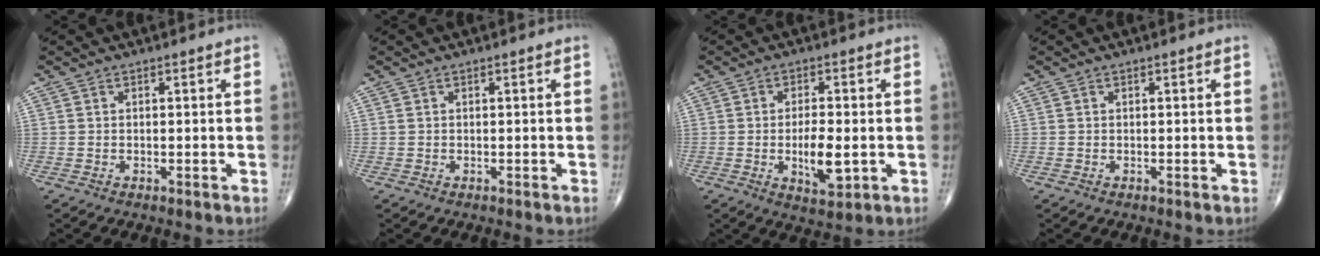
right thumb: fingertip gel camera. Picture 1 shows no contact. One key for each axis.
{"total": 0.0}
{"total": 7.4, "fx": -1.2, "fy": 3.0, "fz": 6.7, "tx": -0.107, "ty": -0.007, "tz": -0.014}
{"total": 0.0}